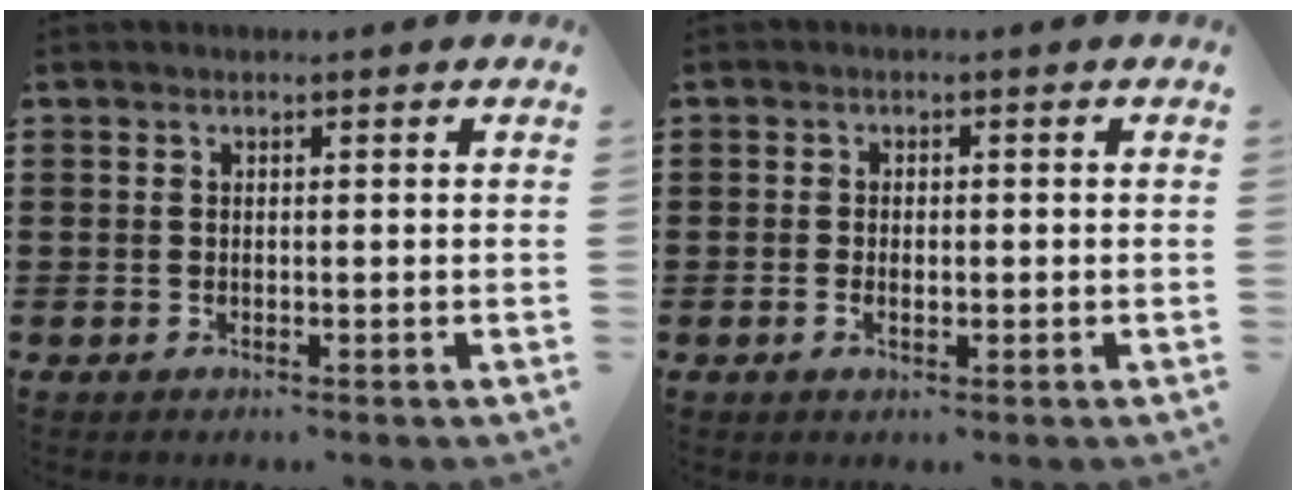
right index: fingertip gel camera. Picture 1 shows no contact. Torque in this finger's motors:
{"motor_torque": [-0.86, 1.20, -0.01, -0.01]}